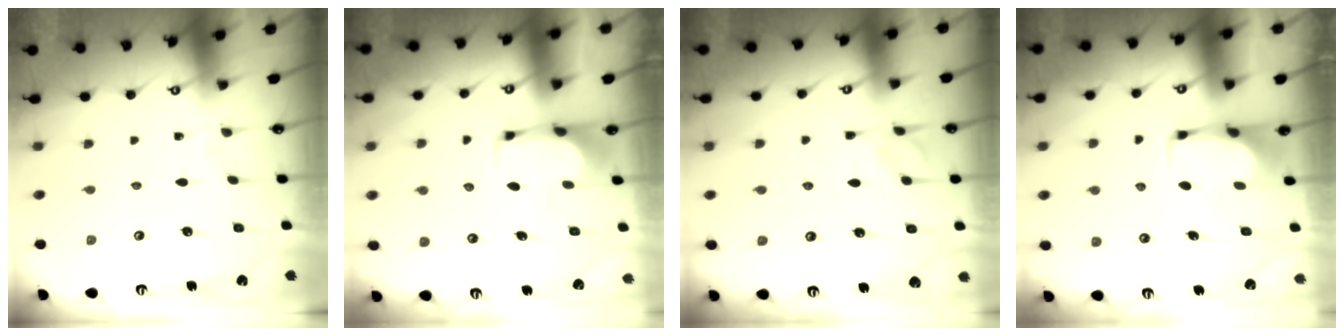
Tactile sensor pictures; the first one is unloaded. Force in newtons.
{"total": 2.0, "press": 2.0, "slide": 0.4}
{"total": 2.1, "press": 2.0, "slide": 0.8}
{"total": 1.6, "press": 1.4, "slide": 0.6}